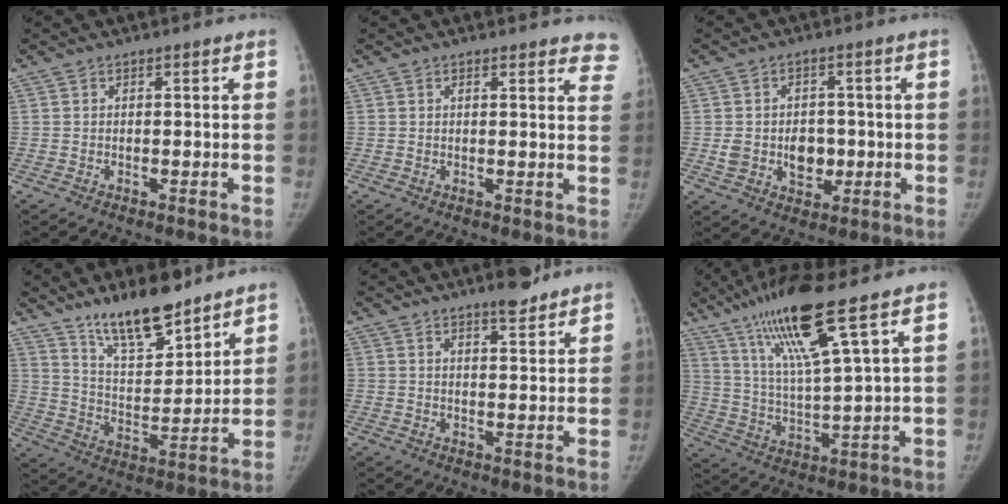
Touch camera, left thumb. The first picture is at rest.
{"total": 7.5, "force": [6.4, 2.0, 3.3], "torque": [-0.003, -0.021, 0.047]}
{"total": 7.7, "force": [-0.8, 6.0, 4.7], "torque": [-0.045, 0.006, -0.001]}
{"total": 14.2, "force": [11.3, 4.3, 7.6], "torque": [-0.097, -0.080, 0.201]}
{"total": 5.1, "force": [4.1, 1.1, 2.9], "torque": [-0.031, -0.029, 0.059]}
{"total": 15.9, "force": [9.4, 1.0, 12.8], "torque": [-0.245, -0.038, 0.179]}